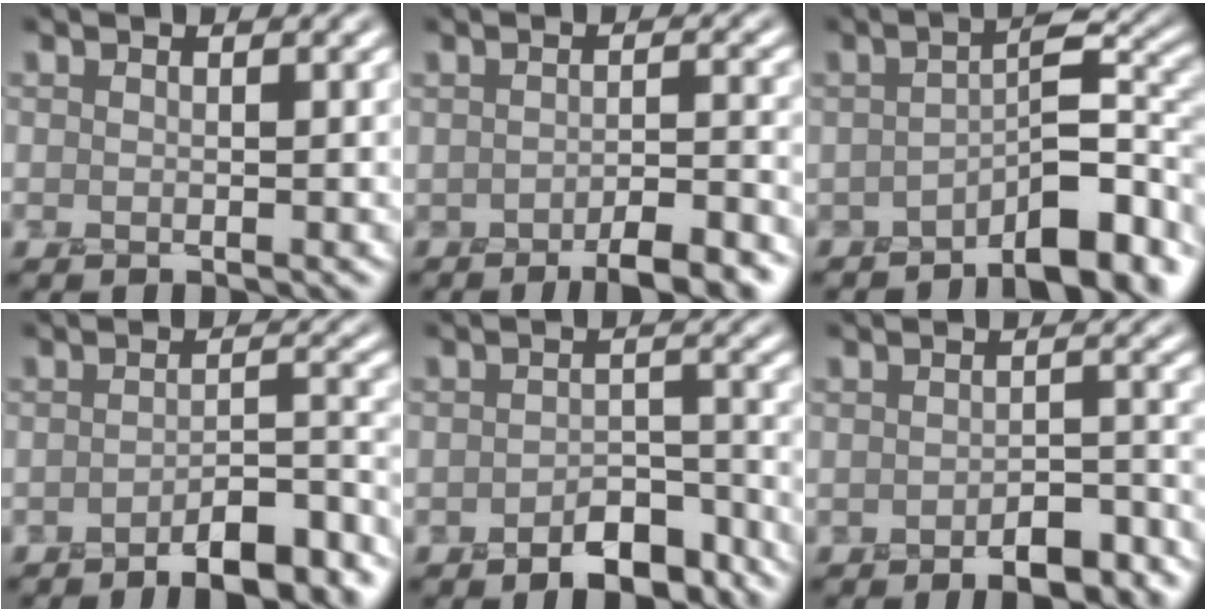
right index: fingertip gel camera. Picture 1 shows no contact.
{"total": 5.5, "force": [-3.5, 1.6, 3.9], "torque": [-0.053, -0.006, -0.050]}
{"total": 7.5, "force": [-3.8, 2.8, 5.7], "torque": [-0.069, 0.012, -0.067]}
{"total": 5.9, "force": [-4.0, 1.8, 3.9], "torque": [-0.053, 0.004, -0.055]}
{"total": 5.0, "force": [-3.2, 2.5, 2.9], "torque": [-0.039, -0.002, -0.048]}
{"total": 4.5, "force": [-2.7, 2.0, 3.0], "torque": [-0.040, -0.002, -0.032]}